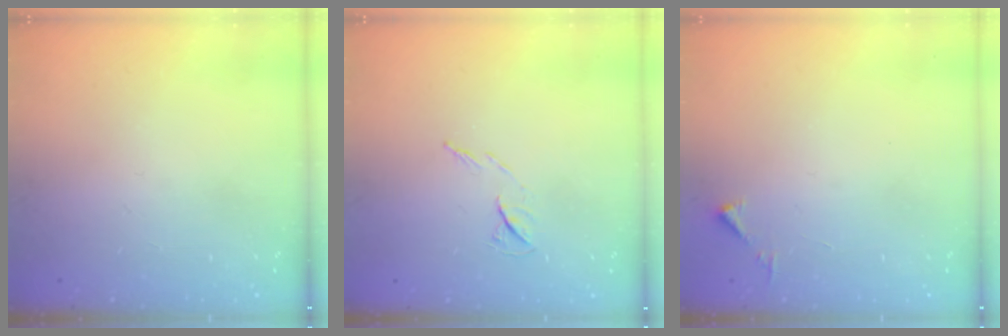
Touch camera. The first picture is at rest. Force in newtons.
{"total": 5.7, "press": 5.6, "slide": 1.2}
{"total": 3.3, "press": 3.2, "slide": 0.4}